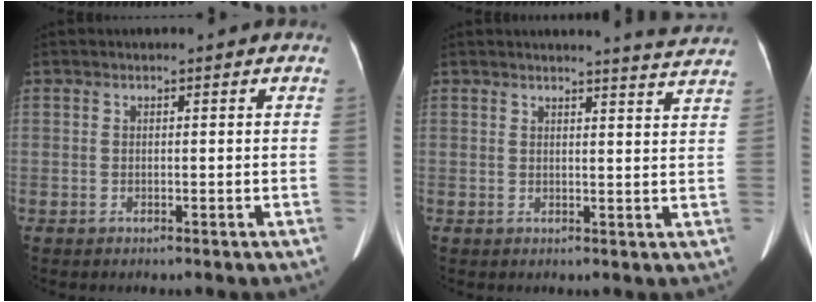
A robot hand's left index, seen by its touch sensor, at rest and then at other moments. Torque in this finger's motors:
{"motor_torque": [-0.73, -1.40, -0.09, 0.02]}